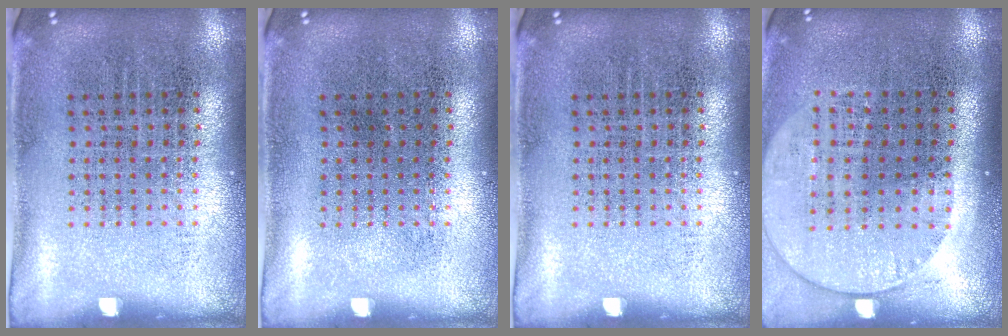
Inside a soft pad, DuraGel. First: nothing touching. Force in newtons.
{"total": 0.0}
{"total": 0.0}
{"total": 1.5, "press": 1.3, "slide": 0.7}